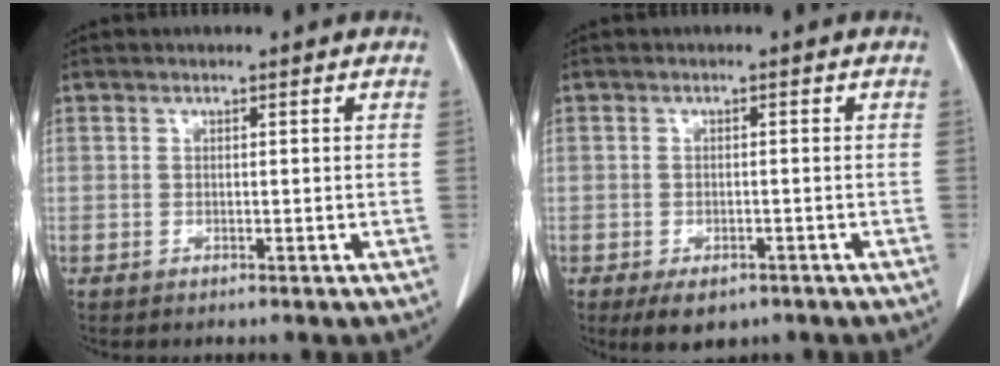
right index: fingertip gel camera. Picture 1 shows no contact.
{"total": 4.6, "force": [-3.0, 2.6, 2.4], "torque": [-0.034, -0.005, -0.038]}